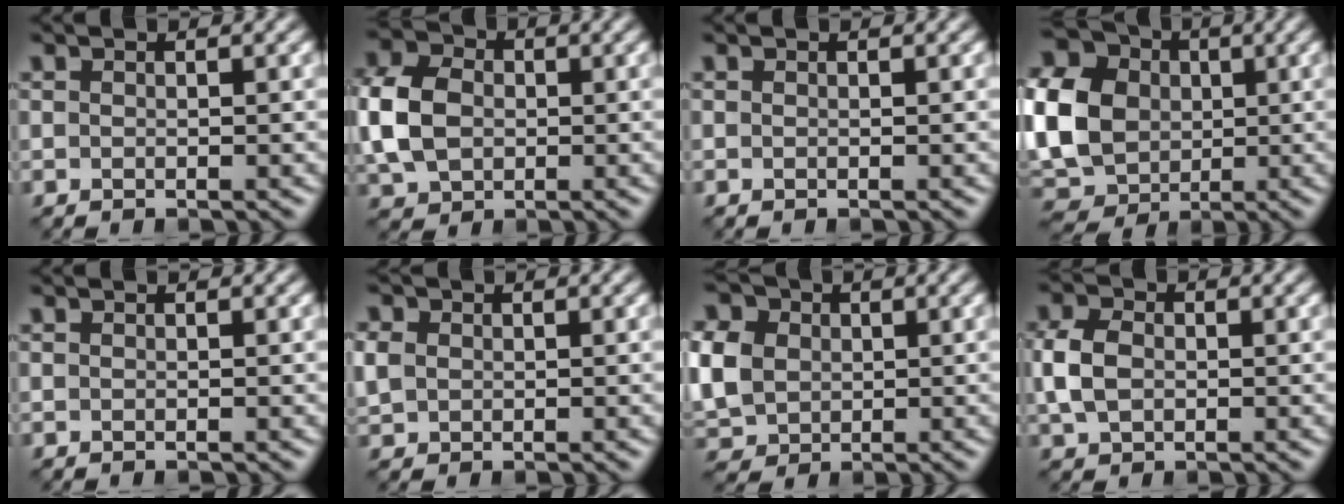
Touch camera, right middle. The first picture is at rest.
{"total": 7.5, "force": [-0.1, 5.7, 4.9], "torque": [-0.134, 0.010, -0.015]}
{"total": 0.0}
{"total": 13.2, "force": [0.6, 11.0, 7.2], "torque": [-0.187, 0.008, -0.008]}
{"total": 0.0}
{"total": 2.5, "force": [0.5, 2.2, 1.1], "torque": [-0.044, 0.011, 0.008]}
{"total": 9.4, "force": [1.2, 7.8, 5.1], "torque": [-0.130, 0.021, 0.004]}
{"total": 4.1, "force": [0.1, 3.0, 2.8], "torque": [-0.071, 0.007, -0.002]}